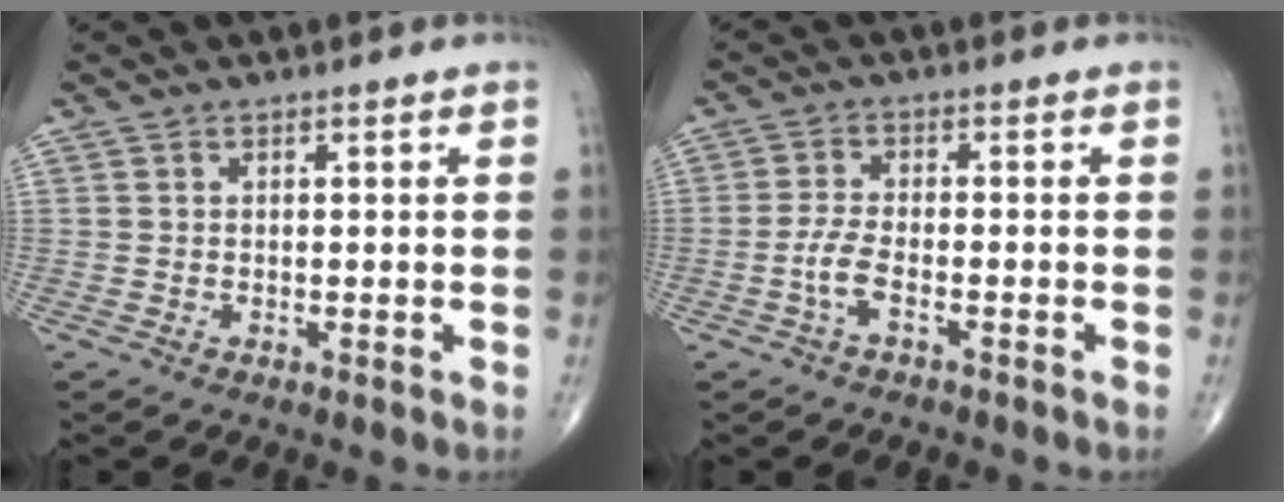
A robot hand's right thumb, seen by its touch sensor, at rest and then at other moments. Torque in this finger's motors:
{"motor_torque": [-0.13, 0.20, 0.33, 0.18, 0.15]}